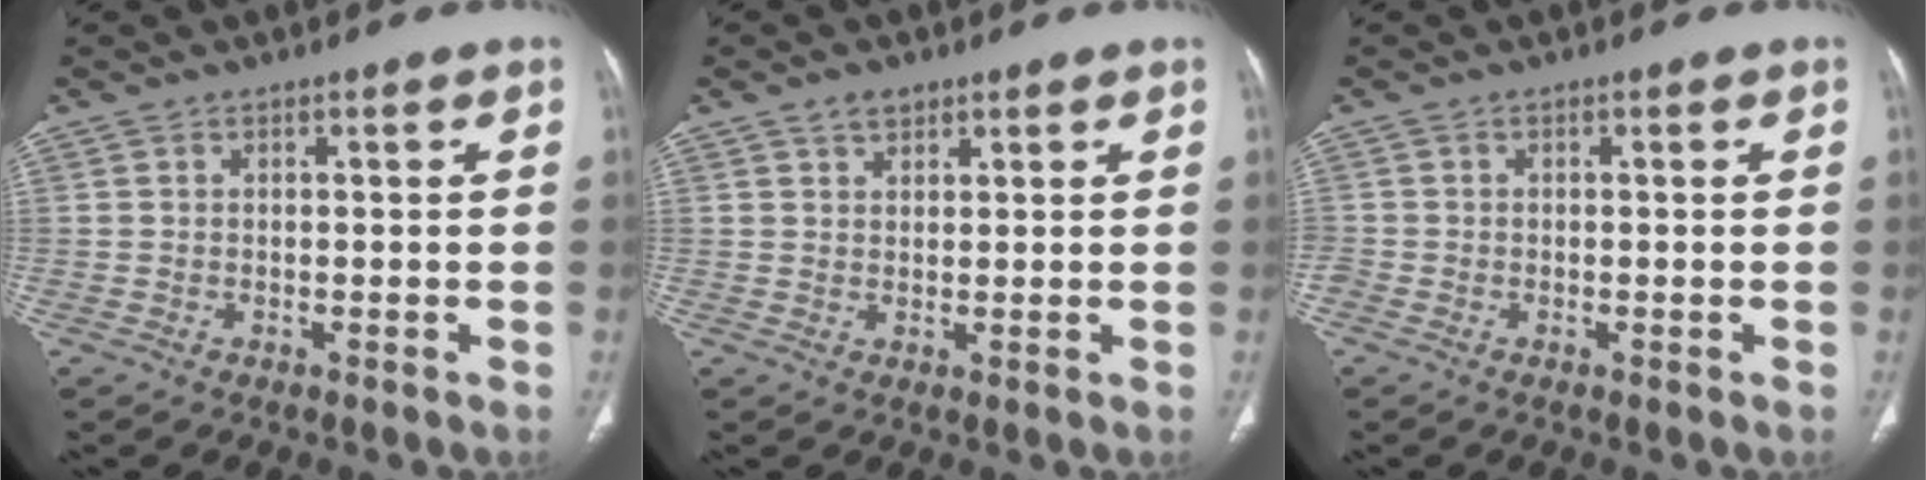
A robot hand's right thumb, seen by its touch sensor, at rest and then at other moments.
{"total": 2.6, "force": [1.8, 1.6, 1.1], "torque": [-0.009, -0.010, 0.029]}
{"total": 1.0, "force": [-0.6, 0.6, 0.5], "torque": [-0.016, -0.002, -0.018]}